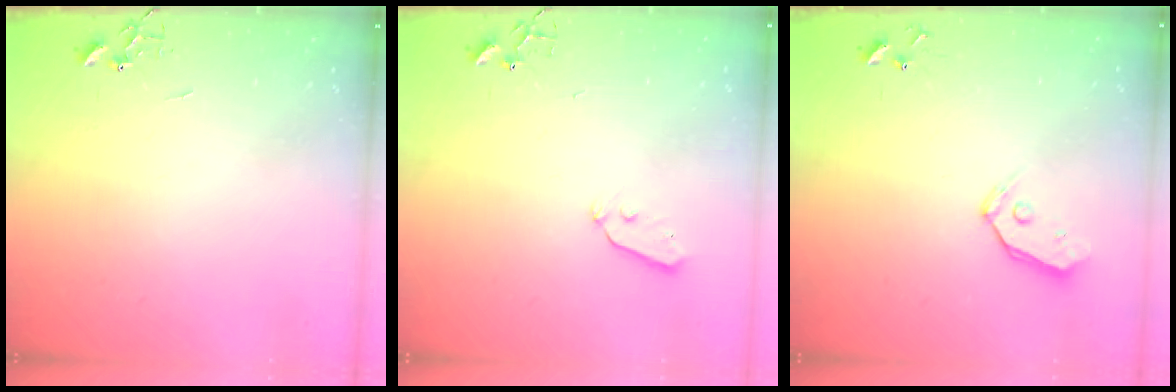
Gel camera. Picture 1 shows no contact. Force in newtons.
{"total": 3.8, "press": 3.7, "slide": 0.7}
{"total": 6.9, "press": 6.9, "slide": 0.7}